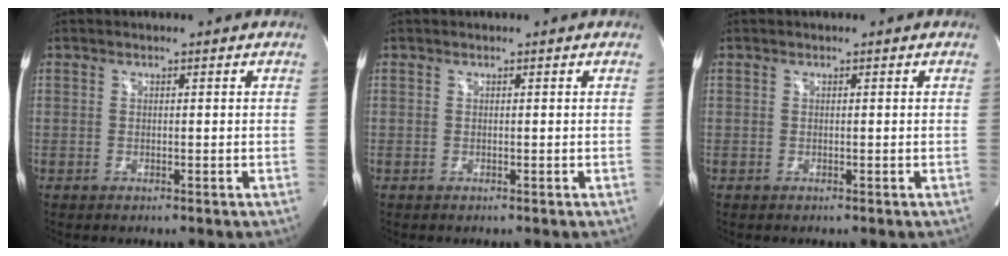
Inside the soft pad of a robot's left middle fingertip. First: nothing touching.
{"total": 0.0}
{"total": 0.0}